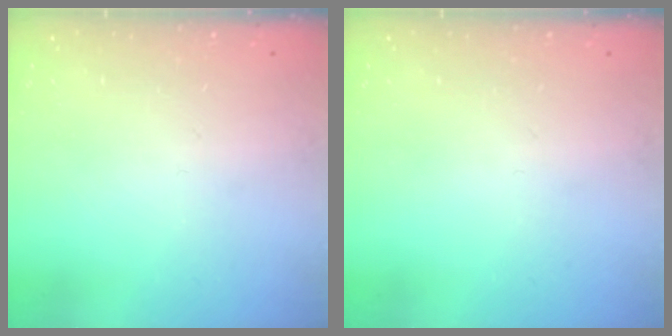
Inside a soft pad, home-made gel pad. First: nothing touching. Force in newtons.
{"total": 0.0}